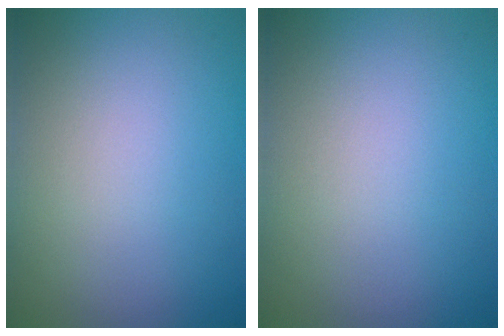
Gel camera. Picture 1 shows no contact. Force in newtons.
{"total": 0.0}